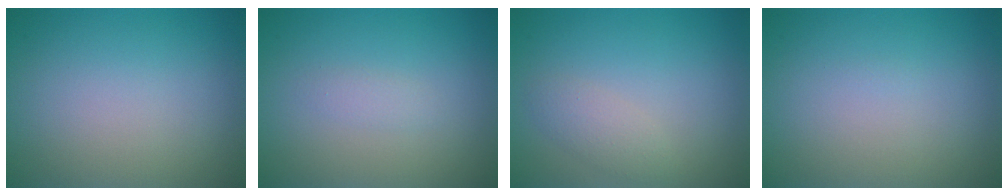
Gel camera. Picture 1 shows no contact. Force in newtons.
{"total": 0.9, "press": 0.9, "slide": 0.0}
{"total": 1.6, "press": 1.6, "slide": 0.1}
{"total": 0.0}